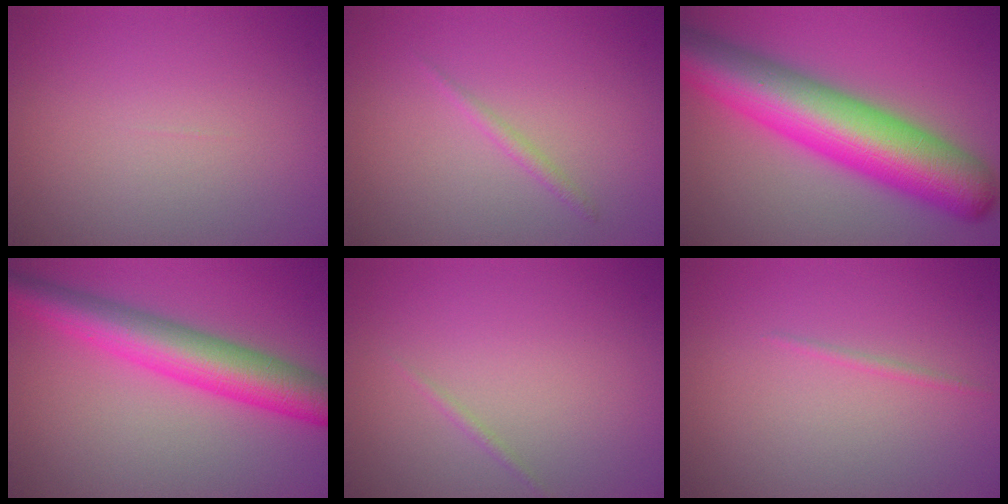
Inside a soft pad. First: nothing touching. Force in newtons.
{"total": 0.9, "press": 0.9, "slide": 0.1}
{"total": 12.5, "press": 12.5, "slide": 0.2}
{"total": 7.3, "press": 7.3, "slide": 0.2}
{"total": 0.5, "press": 0.5, "slide": 0.0}
{"total": 0.6, "press": 0.6, "slide": 0.1}